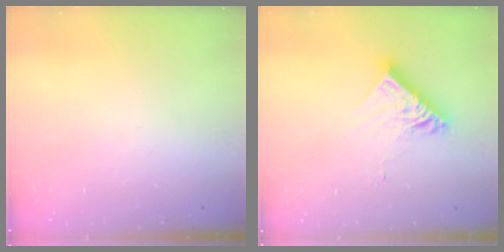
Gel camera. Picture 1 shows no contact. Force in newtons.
{"total": 12.1, "press": 12.0, "slide": 1.1}